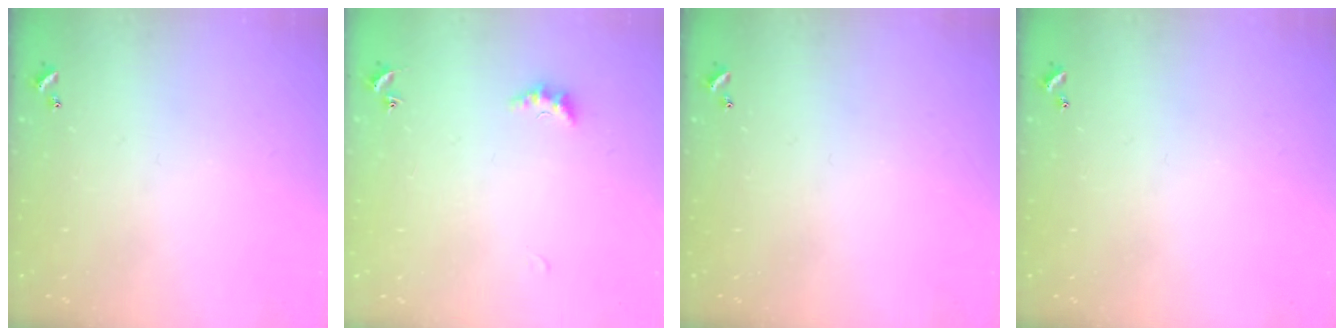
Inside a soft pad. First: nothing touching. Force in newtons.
{"total": 2.0, "press": 1.9, "slide": 0.6}
{"total": 0.0}
{"total": 0.0}